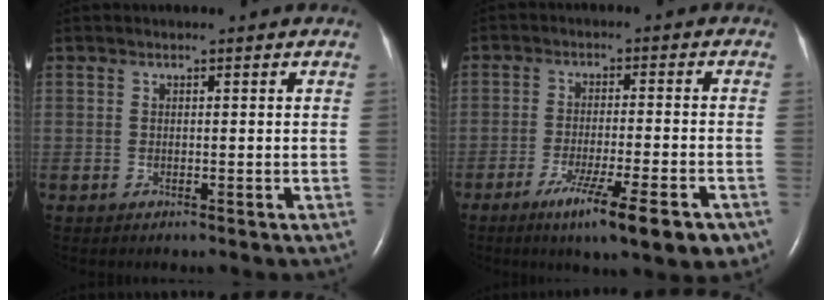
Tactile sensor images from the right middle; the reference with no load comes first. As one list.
[{"total": 12.4, "force": [-7.6, 1.3, 9.7], "torque": [-0.119, -0.021, -0.108]}]